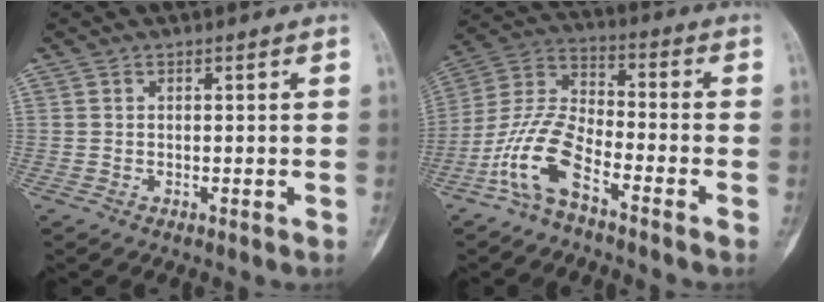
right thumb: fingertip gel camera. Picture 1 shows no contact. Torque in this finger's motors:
{"motor_torque": [0.91, 0.44, 1.16, -0.68, 0.14]}